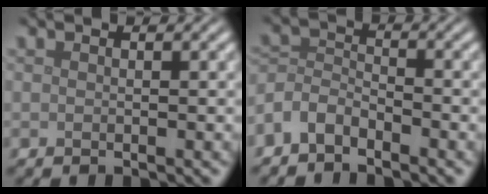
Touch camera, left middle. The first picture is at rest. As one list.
[{"total": 3.1, "force": [-2.4, 1.5, 1.2], "torque": [-0.027, 0.005, -0.062]}]